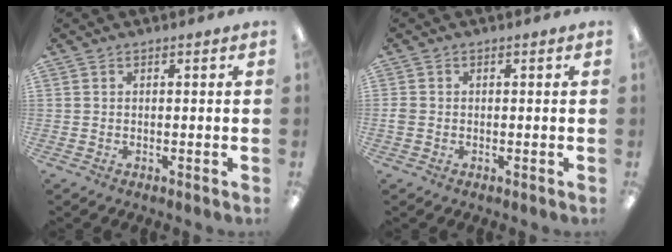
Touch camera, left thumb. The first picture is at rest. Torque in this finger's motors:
{"motor_torque": [-0.22, 0.19, -0.11, 0.09, 0.00]}